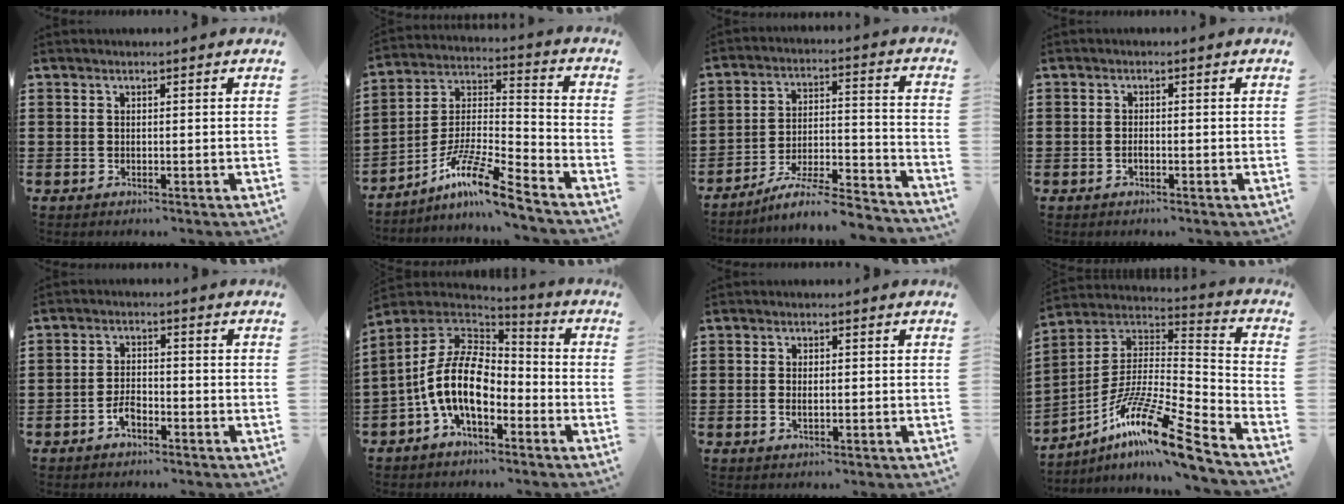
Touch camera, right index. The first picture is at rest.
{"total": 11.8, "force": [-9.3, 0.9, 7.3], "torque": [-0.141, 0.009, -0.181]}
{"total": 7.2, "force": [-6.4, 0.3, 3.3], "torque": [-0.051, -0.004, -0.124]}
{"total": 0.9, "force": [-0.4, 0.2, 0.8], "torque": [-0.017, -0.004, -0.005]}
{"total": 2.9, "force": [-1.7, 1.4, 1.8], "torque": [-0.041, 0.002, -0.036]}
{"total": 12.5, "force": [-2.9, 6.8, 10.1], "torque": [-0.233, -0.004, -0.063]}
{"total": 1.6, "force": [-0.2, 0.6, 1.5], "torque": [-0.027, 0.002, -0.003]}
{"total": 15.0, "force": [-10.0, 1.6, 11.1], "torque": [-0.212, 0.006, -0.187]}